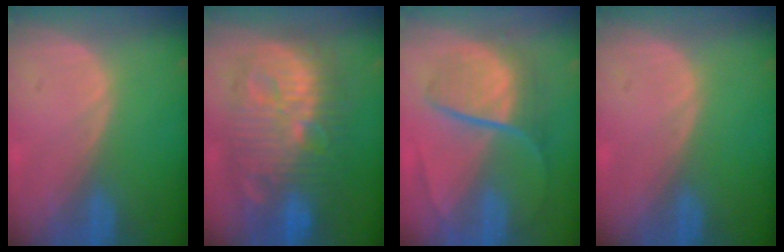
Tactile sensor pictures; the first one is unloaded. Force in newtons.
{"total": 13.8, "press": 13.7, "slide": 1.3}
{"total": 8.9, "press": 7.6, "slide": 4.5}
{"total": 0.0}